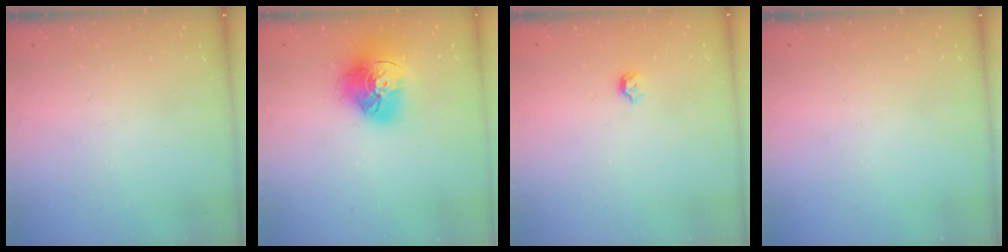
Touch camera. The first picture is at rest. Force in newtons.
{"total": 17.7, "press": 17.6, "slide": 1.8}
{"total": 3.8, "press": 3.7, "slide": 0.8}
{"total": 0.0}